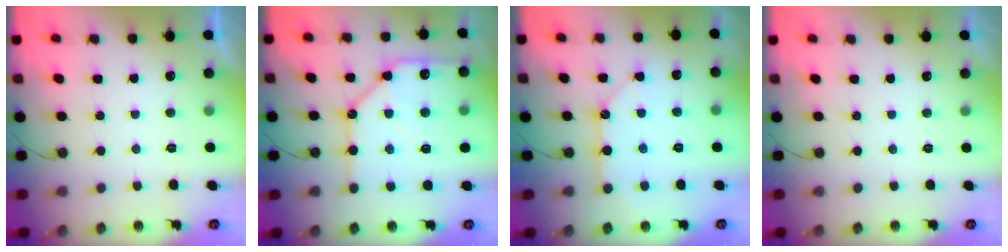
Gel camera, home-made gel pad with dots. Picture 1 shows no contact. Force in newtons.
{"total": 16.6, "press": 16.5, "slide": 1.9}
{"total": 10.7, "press": 10.6, "slide": 0.9}
{"total": 0.0}